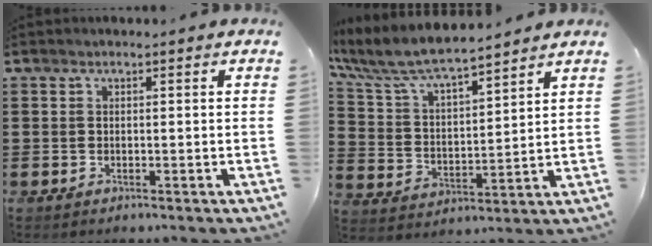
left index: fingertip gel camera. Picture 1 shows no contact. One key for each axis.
{"total": 7.7, "fx": 6.9, "fy": 1.4, "fz": 3.0, "tx": -0.089, "ty": -0.037, "tz": 0.120}